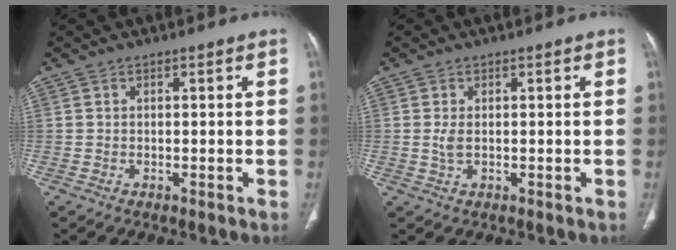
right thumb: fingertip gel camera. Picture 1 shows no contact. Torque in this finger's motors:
{"motor_torque": [-0.03, -0.03, 0.10, 0.08, 0.00]}